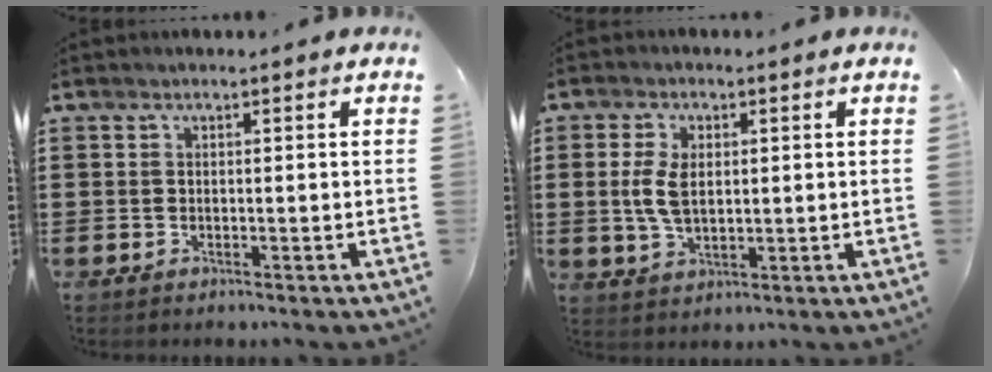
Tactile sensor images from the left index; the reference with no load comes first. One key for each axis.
{"total": 5.5, "fx": 0.7, "fy": 3.2, "fz": 4.4, "tx": -0.106, "ty": 0.007, "tz": 0.007}